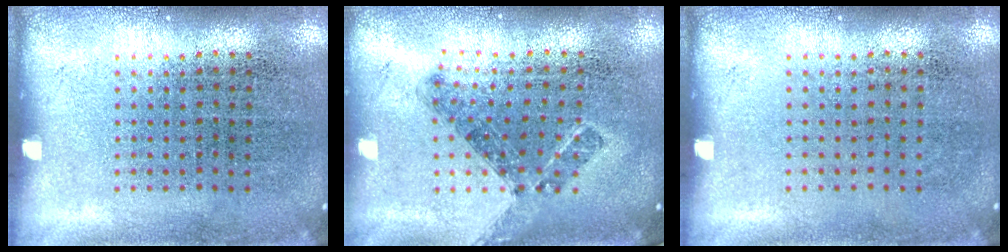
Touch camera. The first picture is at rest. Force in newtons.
{"total": 0.8, "press": 0.7, "slide": 0.4}
{"total": 0.0}